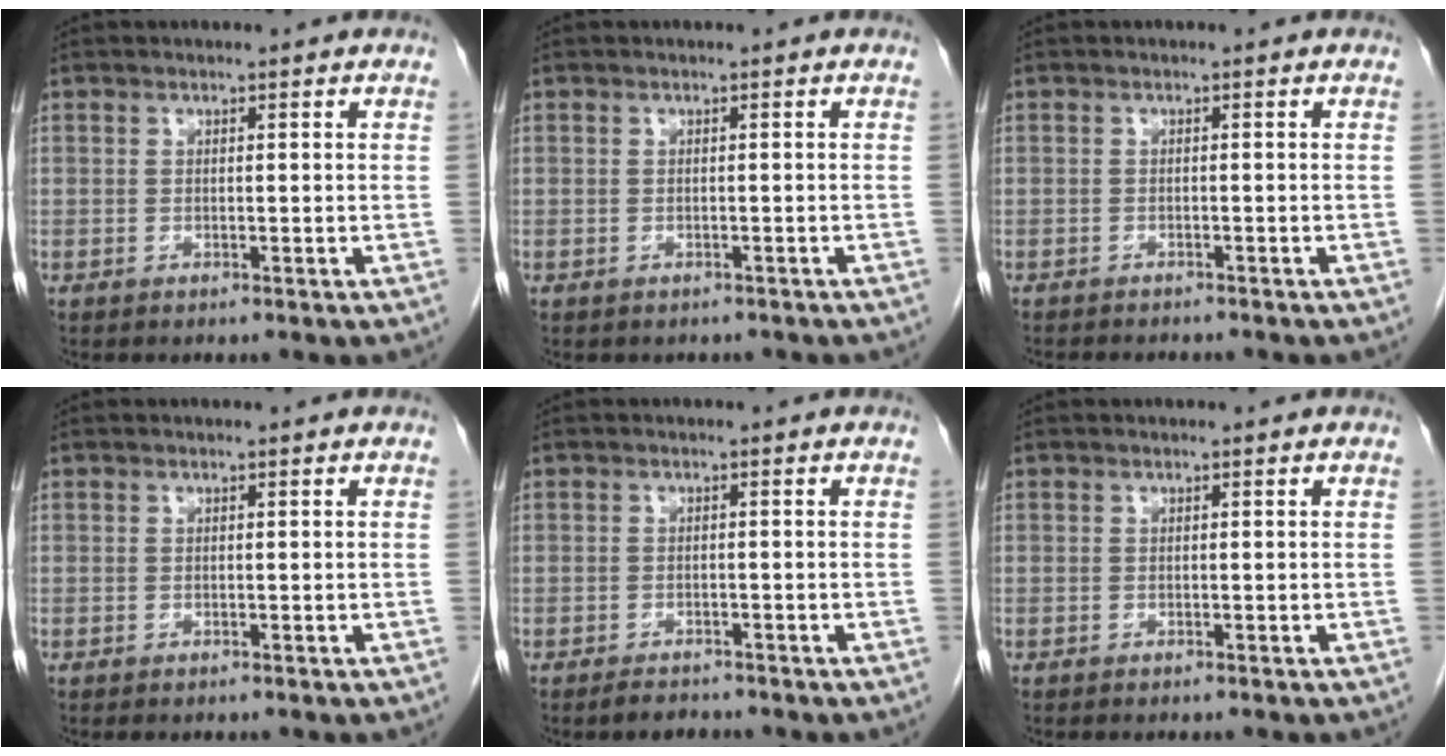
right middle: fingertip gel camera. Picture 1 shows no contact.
{"total": 2.1, "force": [-1.7, 1.0, 0.4], "torque": [-0.012, -0.001, -0.019]}
{"total": 4.7, "force": [-4.3, 1.0, 1.7], "torque": [-0.021, -0.007, -0.057]}
{"total": 0.0}
{"total": 2.1, "force": [-1.8, 0.7, 0.7], "torque": [-0.018, -0.003, -0.025]}
{"total": 0.6, "force": [-0.5, 0.1, 0.3], "torque": [-0.004, -0.001, -0.007]}